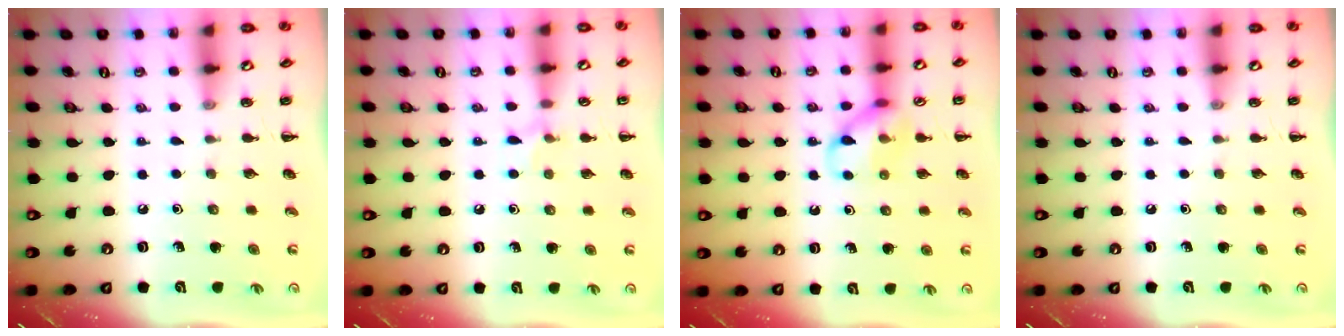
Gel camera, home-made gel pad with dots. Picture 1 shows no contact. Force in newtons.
{"total": 5.1, "press": 4.8, "slide": 1.7}
{"total": 11.0, "press": 11.0, "slide": 1.2}
{"total": 0.0}